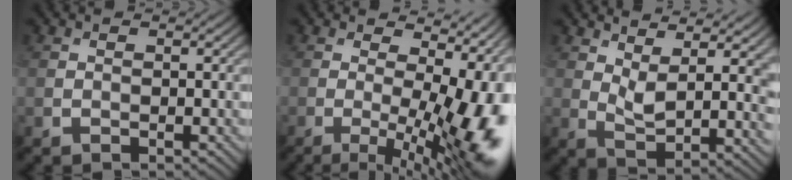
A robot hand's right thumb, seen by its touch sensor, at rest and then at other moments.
{"total": 14.9, "force": [-0.4, 6.0, 13.6], "torque": [-0.147, 0.002, 0.004]}
{"total": 8.7, "force": [3.5, 3.4, 7.2], "torque": [-0.134, -0.009, 0.069]}